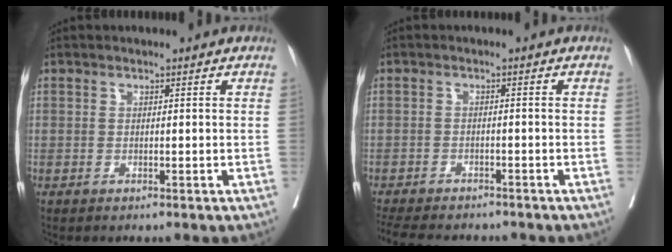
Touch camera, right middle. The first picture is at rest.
{"total": 11.3, "force": [-9.8, 3.4, 4.5], "torque": [-0.092, -0.011, -0.135]}